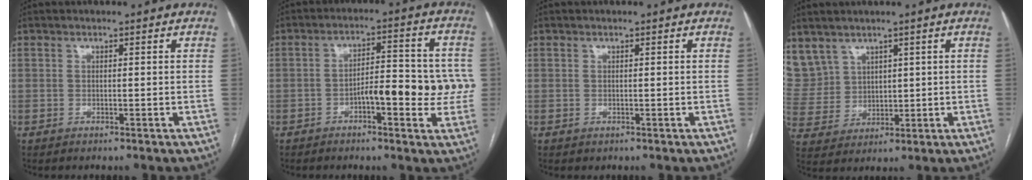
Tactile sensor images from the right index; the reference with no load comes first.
{"total": 9.6, "force": [-2.2, 3.1, 8.9], "torque": [-0.120, 0.028, -0.027]}
{"total": 0.0}
{"total": 10.2, "force": [6.1, 8.0, 1.8], "torque": [-0.070, 0.034, 0.154]}